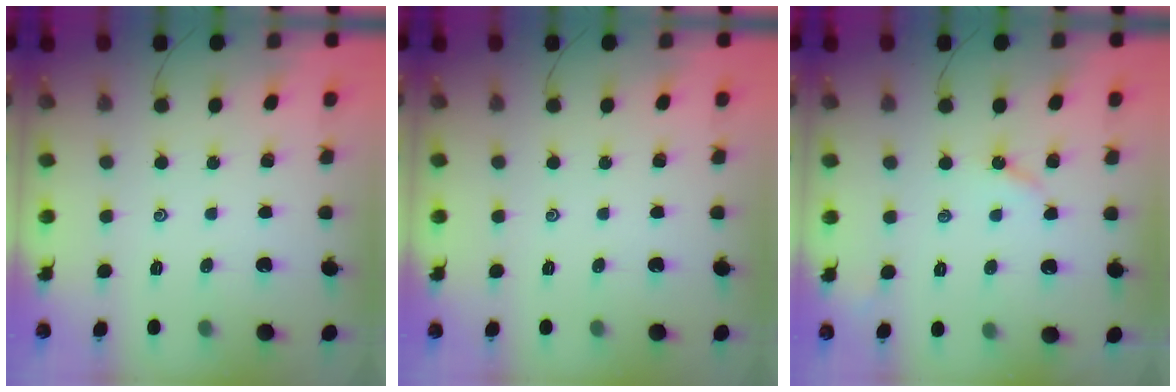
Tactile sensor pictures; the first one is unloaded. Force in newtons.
{"total": 0.0}
{"total": 3.4, "press": 3.4, "slide": 0.5}